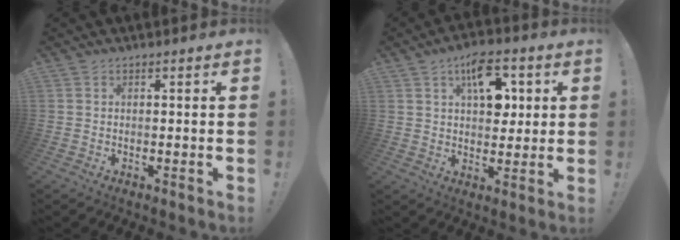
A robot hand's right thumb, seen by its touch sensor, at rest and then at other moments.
{"total": 12.8, "force": [4.8, 7.5, 9.2], "torque": [-0.118, -0.004, 0.083]}